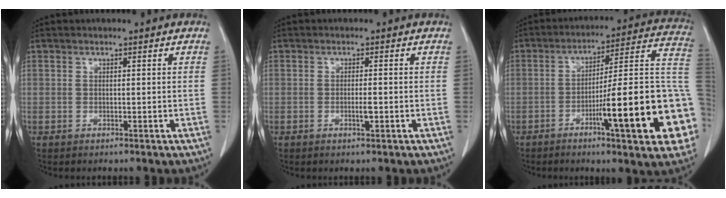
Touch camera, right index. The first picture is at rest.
{"total": 1.8, "force": [-0.5, 0.2, 1.7], "torque": [-0.032, -0.002, -0.008]}
{"total": 22.5, "force": [-6.6, 1.5, 21.5], "torque": [-0.214, 0.013, -0.092]}